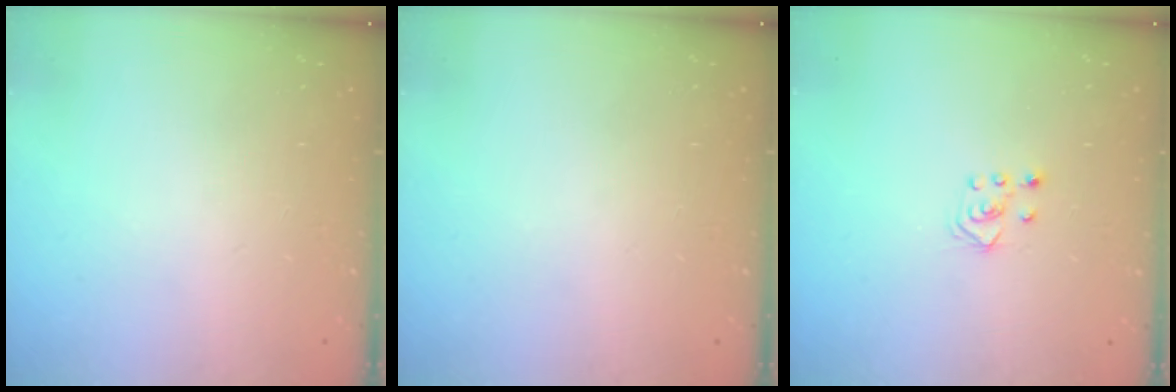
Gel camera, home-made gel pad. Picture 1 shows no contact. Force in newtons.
{"total": 0.0}
{"total": 3.6, "press": 3.6, "slide": 0.4}